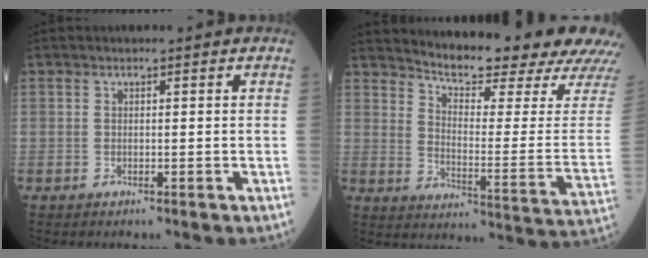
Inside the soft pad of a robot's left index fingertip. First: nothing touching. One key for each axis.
{"total": 19.3, "fx": 17.9, "fy": 0.6, "fz": 7.1, "tx": -0.115, "ty": -0.084, "tz": 0.222}